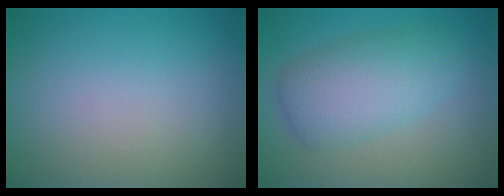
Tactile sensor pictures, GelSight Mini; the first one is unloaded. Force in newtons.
{"total": 5.0, "press": 5.0, "slide": 0.3}